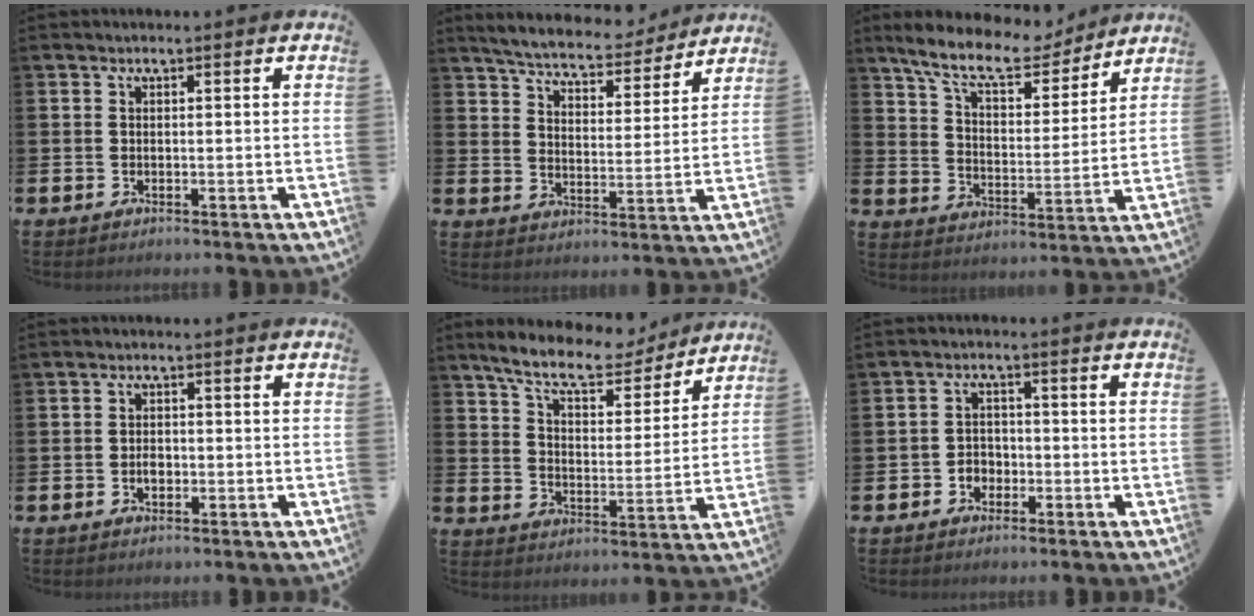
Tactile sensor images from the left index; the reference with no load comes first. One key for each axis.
{"total": 6.4, "fx": 6.2, "fy": 1.0, "fz": 1.2, "tx": -0.044, "ty": -0.047, "tz": 0.106}
{"total": 10.3, "fx": 9.3, "fy": 2.6, "fz": 3.7, "tx": -0.096, "ty": -0.059, "tz": 0.161}
{"total": 1.7, "fx": -0.4, "fy": 1.1, "fz": 1.2, "tx": -0.010, "ty": -0.001, "tz": -0.012}
{"total": 9.5, "fx": 8.6, "fy": 2.1, "fz": 3.3, "tx": -0.084, "ty": -0.053, "tz": 0.150}
{"total": 2.6, "fx": -1.3, "fy": 2.1, "fz": 0.8, "tx": -0.015, "ty": 0.004, "tz": -0.031}